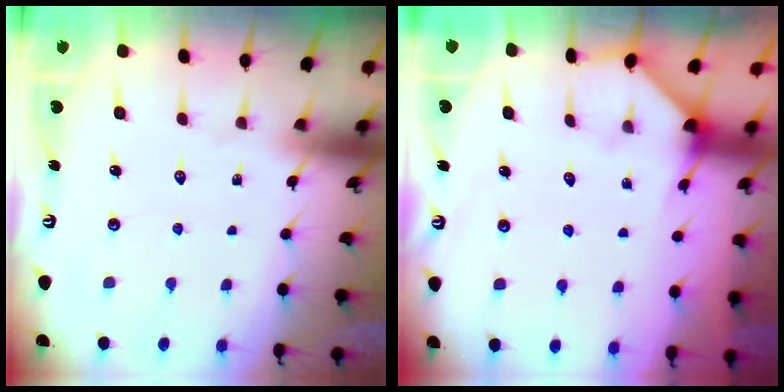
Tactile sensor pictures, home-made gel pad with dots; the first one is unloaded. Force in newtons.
{"total": 2.5, "press": 2.5, "slide": 0.4}